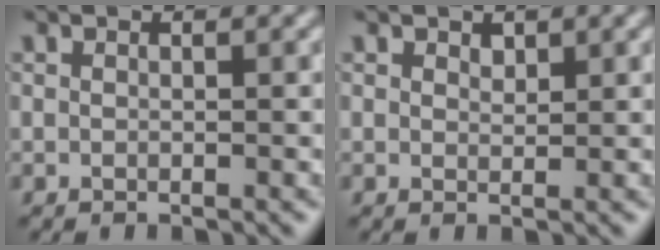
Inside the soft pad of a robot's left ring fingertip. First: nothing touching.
{"total": 0.9, "force": [0.7, 0.5, 0.3], "torque": [-0.005, -0.001, 0.012]}